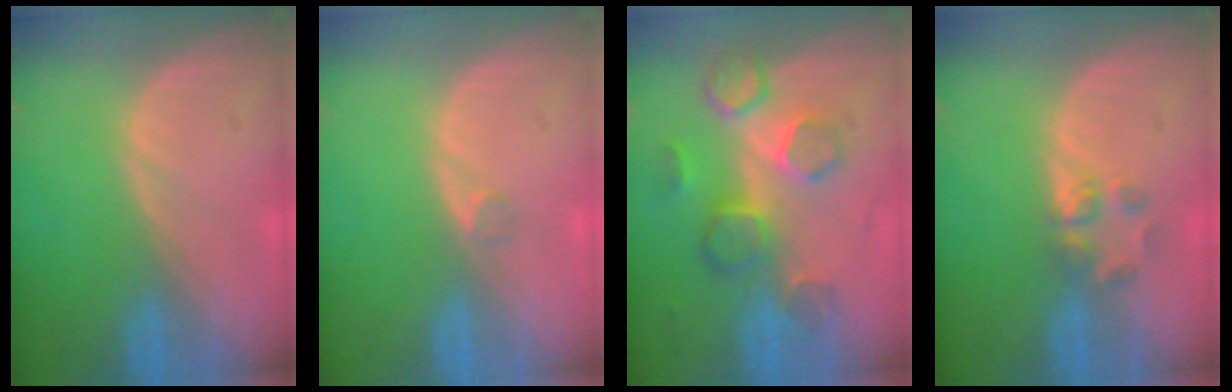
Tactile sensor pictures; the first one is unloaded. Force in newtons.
{"total": 0.9, "press": 0.8, "slide": 0.5}
{"total": 8.6, "press": 7.6, "slide": 4.0}
{"total": 2.7, "press": 2.6, "slide": 0.9}